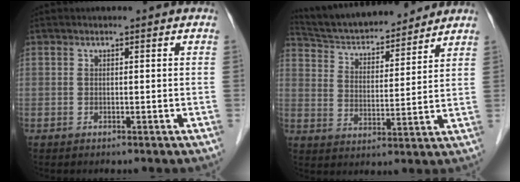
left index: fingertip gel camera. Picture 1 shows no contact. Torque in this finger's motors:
{"motor_torque": [-0.09, -0.70, 0.23, 0.06]}